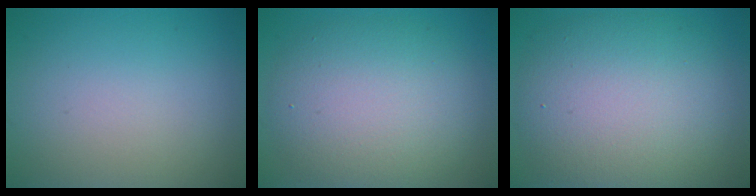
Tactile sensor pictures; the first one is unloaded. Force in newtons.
{"total": 9.0, "press": 9.0, "slide": 0.2}
{"total": 10.5, "press": 10.5, "slide": 0.3}